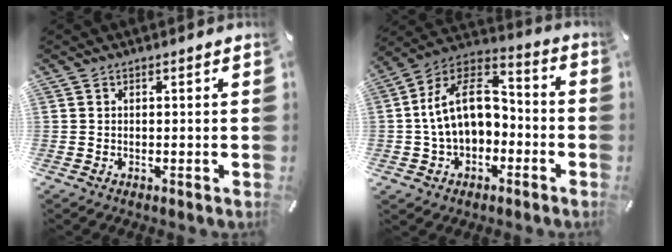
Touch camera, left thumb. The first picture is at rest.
{"total": 15.7, "force": [-1.2, 11.4, 10.7], "torque": [-0.215, 0.019, -0.024]}